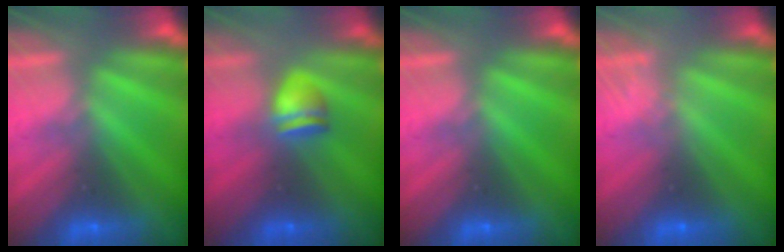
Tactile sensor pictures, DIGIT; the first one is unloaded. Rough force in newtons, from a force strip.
{"total": 2.3}
{"total": 0.0}
{"total": 1.6}